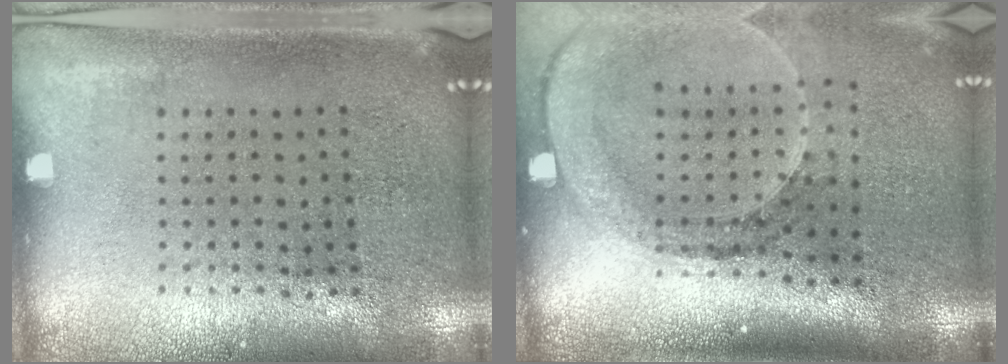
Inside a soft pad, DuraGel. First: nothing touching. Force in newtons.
{"total": 2.8, "press": 2.1, "slide": 1.9}